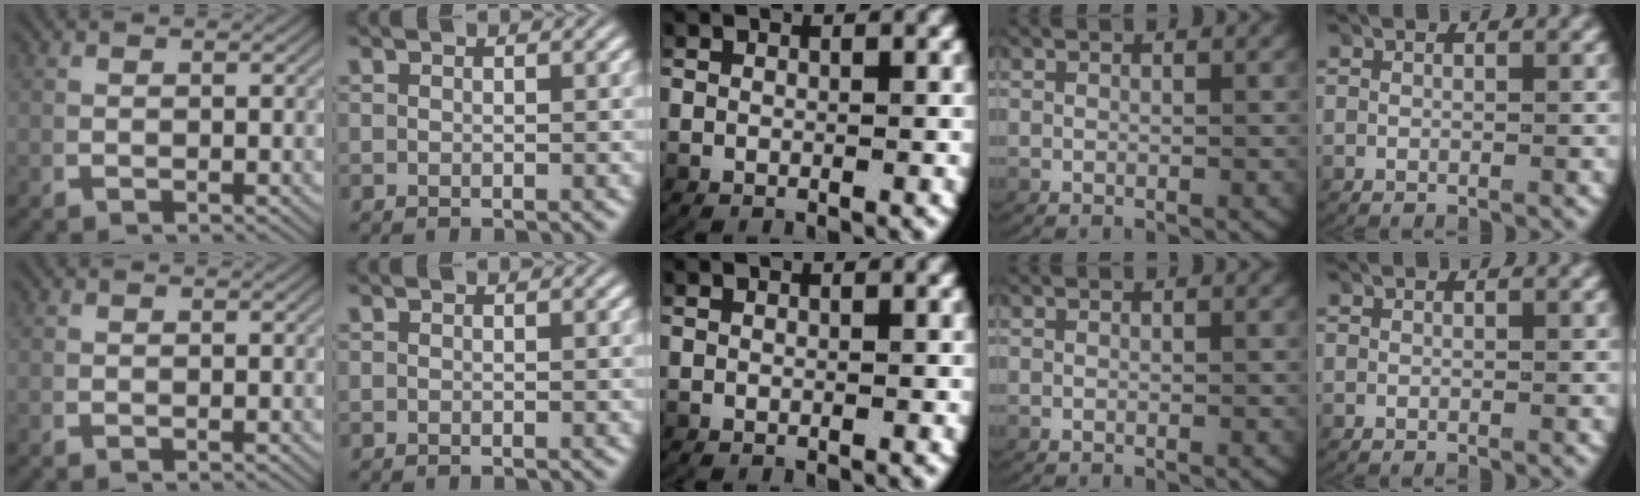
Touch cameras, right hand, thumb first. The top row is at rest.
{}